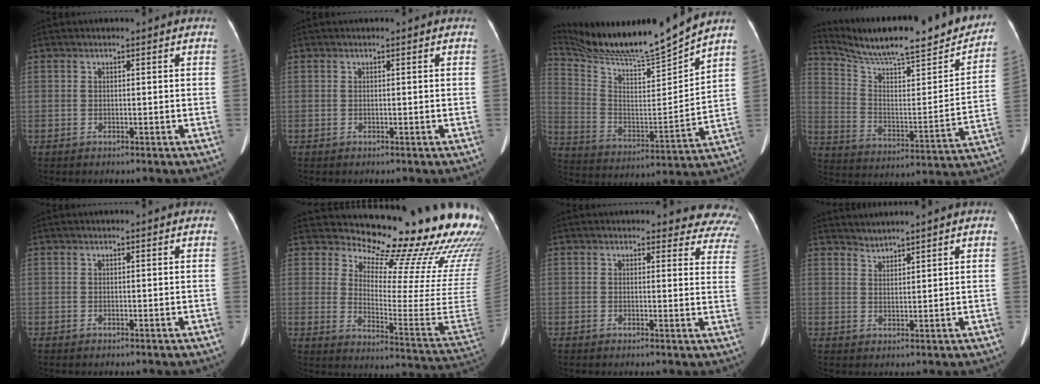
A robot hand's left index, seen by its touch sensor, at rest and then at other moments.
{"total": 0.0}
{"total": 16.7, "force": [15.8, -1.9, 5.1], "torque": [-0.113, -0.039, 0.277]}
{"total": 24.5, "force": [21.7, 2.9, 11.0], "torque": [-0.180, -0.033, 0.314]}
{"total": 0.6, "force": [0.6, 0.1, 0.2], "torque": [-0.005, 0.007, 0.008]}
{"total": 24.0, "force": [22.1, 2.8, 8.9], "torque": [-0.132, -0.144, 0.260]}
{"total": 11.6, "force": [11.0, 3.7, 0.7], "torque": [0.053, -0.059, 0.070]}
{"total": 2.4, "force": [2.4, -0.2, -0.1], "torque": [-0.001, 0.012, 0.050]}